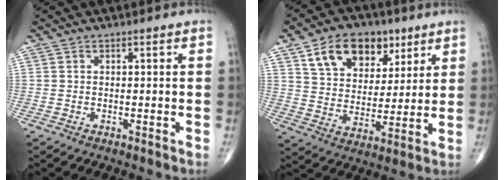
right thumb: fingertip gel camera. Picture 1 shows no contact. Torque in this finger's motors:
{"motor_torque": [-1.13, 1.24, 0.07, 0.00, 0.07]}